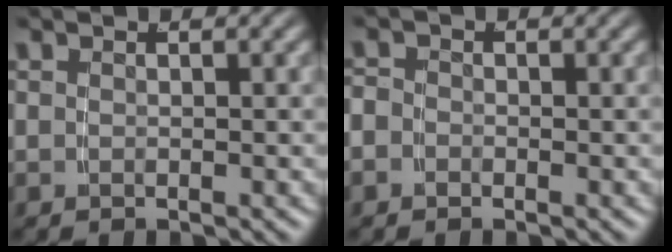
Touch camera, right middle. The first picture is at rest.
{"total": 1.9, "force": [-0.8, 1.6, 0.5], "torque": [-0.018, -0.010, -0.016]}